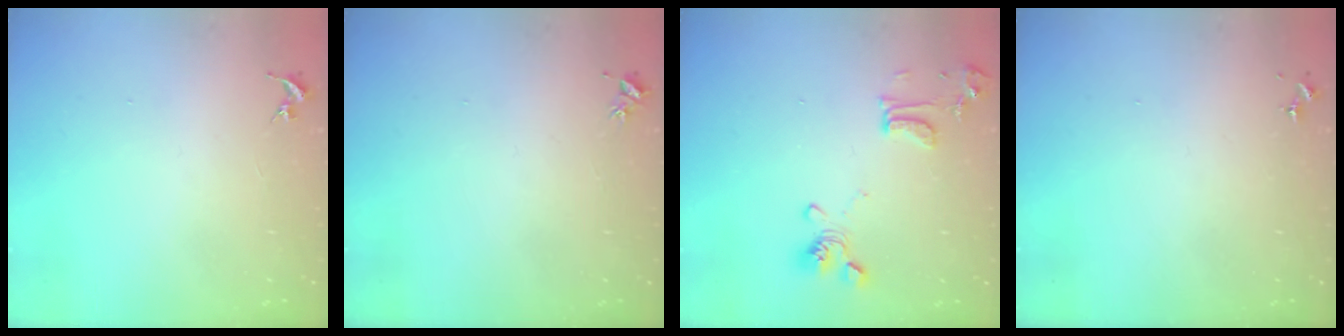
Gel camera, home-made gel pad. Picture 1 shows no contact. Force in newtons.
{"total": 3.4, "press": 3.4, "slide": 0.5}
{"total": 13.5, "press": 13.4, "slide": 1.8}
{"total": 0.0}